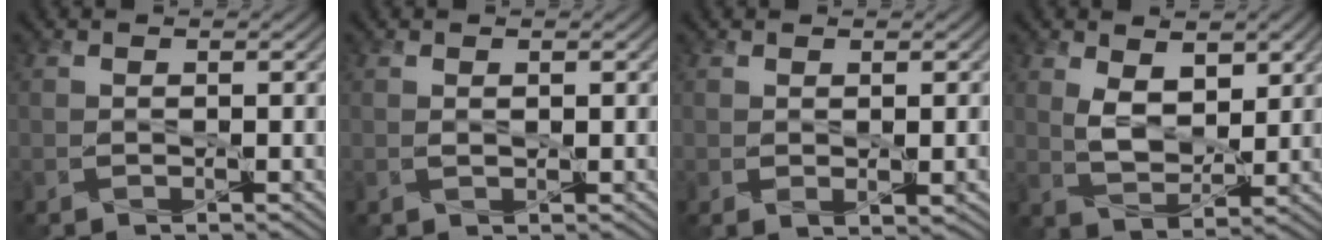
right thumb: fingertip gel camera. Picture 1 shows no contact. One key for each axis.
{"total": 0.6, "fx": 0.3, "fy": 0.2, "fz": 0.4, "tx": -0.007, "ty": -0.001, "tz": 0.005}
{"total": 1.8, "fx": 0.0, "fy": 0.6, "fz": 1.7, "tx": -0.033, "ty": -0.004, "tz": 0.006}
{"total": 5.4, "fx": 2.3, "fy": 3.1, "fz": 3.7, "tx": -0.078, "ty": -0.011, "tz": 0.043}